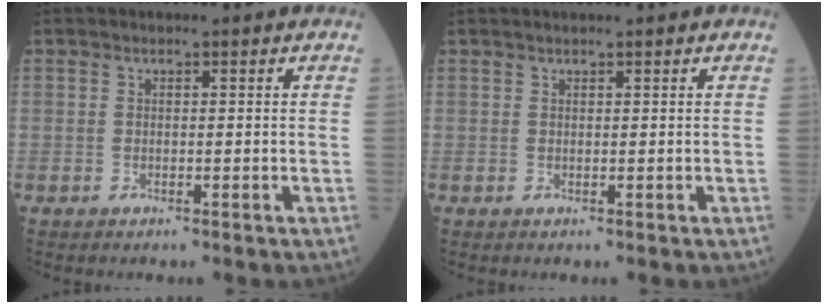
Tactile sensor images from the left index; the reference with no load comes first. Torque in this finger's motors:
{"motor_torque": [0.06, -0.07, 0.02, 0.01]}